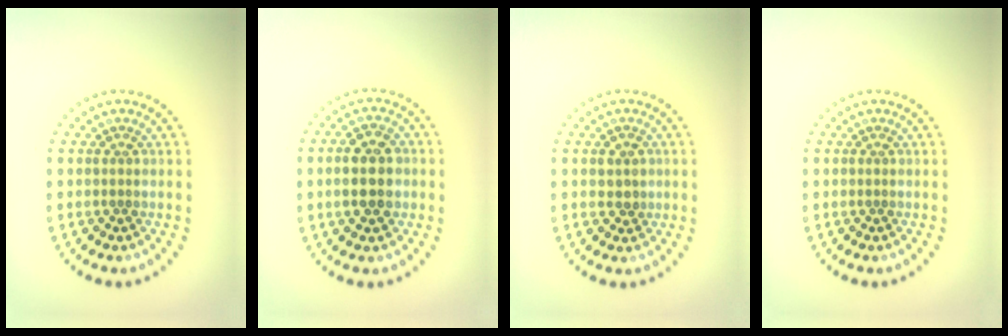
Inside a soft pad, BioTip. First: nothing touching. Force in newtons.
{"total": 3.9, "press": 3.9, "slide": 0.4}
{"total": 1.7, "press": 1.7, "slide": 0.3}
{"total": 0.0}